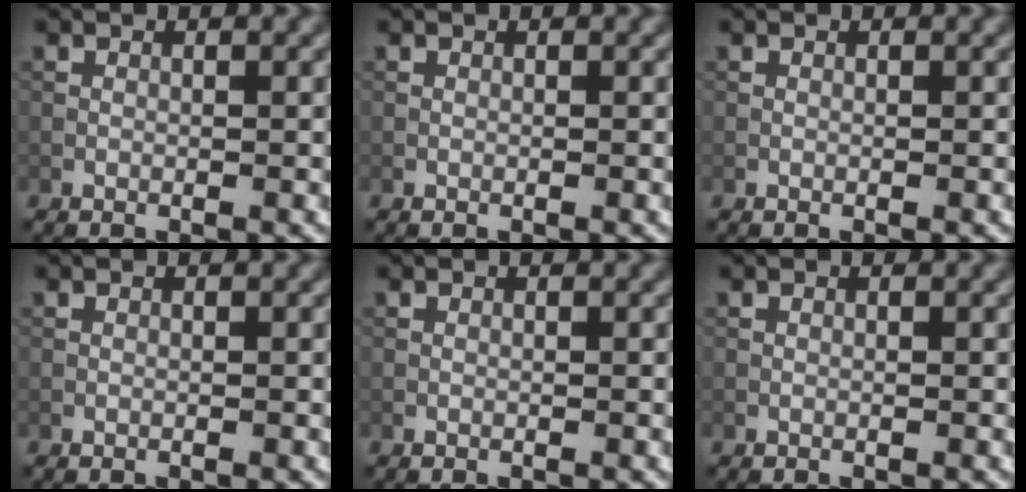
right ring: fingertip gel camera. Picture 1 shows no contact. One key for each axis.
{"total": 0.0}
{"total": 0.0}
{"total": 0.0}
{"total": 0.0}
{"total": 0.0}